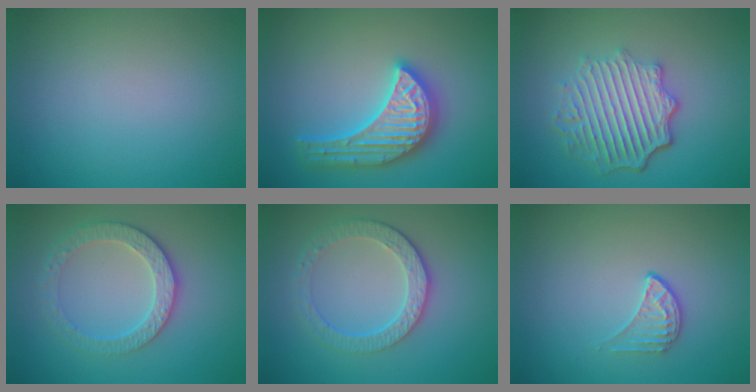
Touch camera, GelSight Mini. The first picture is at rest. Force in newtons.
{"total": 5.6, "press": 5.5, "slide": 0.7}
{"total": 6.0, "press": 4.7, "slide": 3.8}
{"total": 3.3, "press": 3.1, "slide": 1.2}
{"total": 3.8, "press": 3.2, "slide": 2.1}
{"total": 1.6, "press": 1.0, "slide": 1.2}